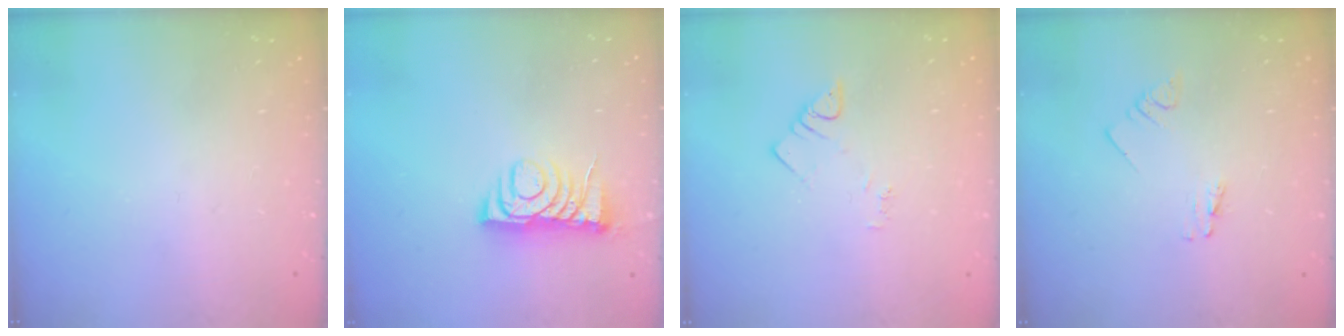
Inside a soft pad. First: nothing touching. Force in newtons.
{"total": 7.0, "press": 6.9, "slide": 0.9}
{"total": 3.0, "press": 2.9, "slide": 0.5}
{"total": 0.8, "press": 0.8, "slide": 0.0}